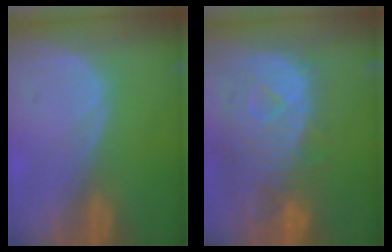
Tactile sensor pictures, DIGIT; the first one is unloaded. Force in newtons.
{"total": 12.4, "press": 10.7, "slide": 6.3}